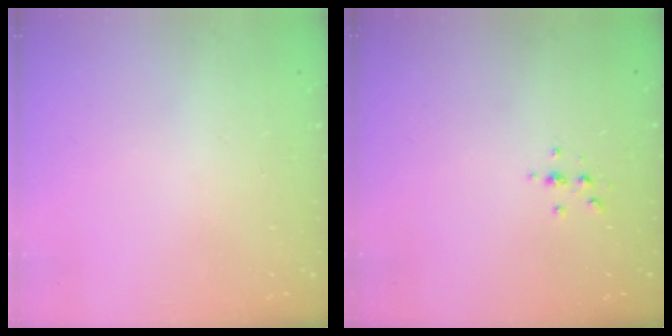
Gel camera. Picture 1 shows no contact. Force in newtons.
{"total": 2.4, "press": 2.4, "slide": 0.3}